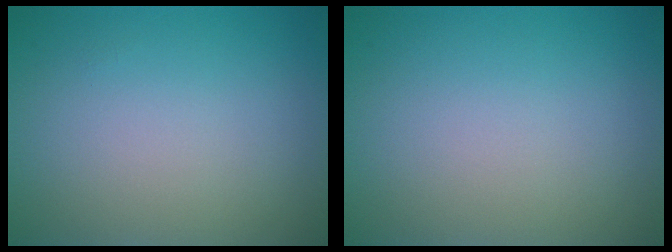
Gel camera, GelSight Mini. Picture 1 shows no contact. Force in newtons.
{"total": 0.0}